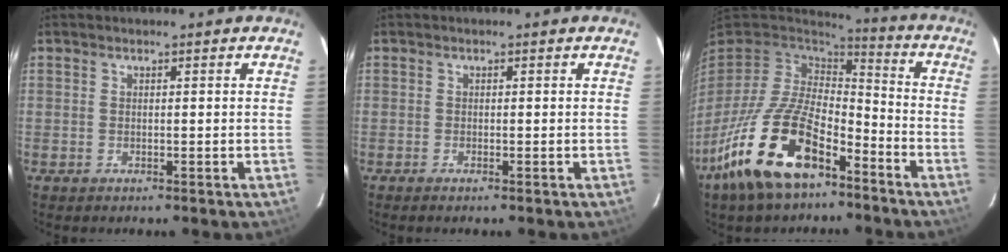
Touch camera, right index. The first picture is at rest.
{"total": 0.7, "force": [-0.6, 0.0, 0.4], "torque": [-0.008, -0.002, -0.011]}
{"total": 20.0, "force": [-11.6, 9.4, 13.4], "torque": [-0.280, -0.020, -0.213]}